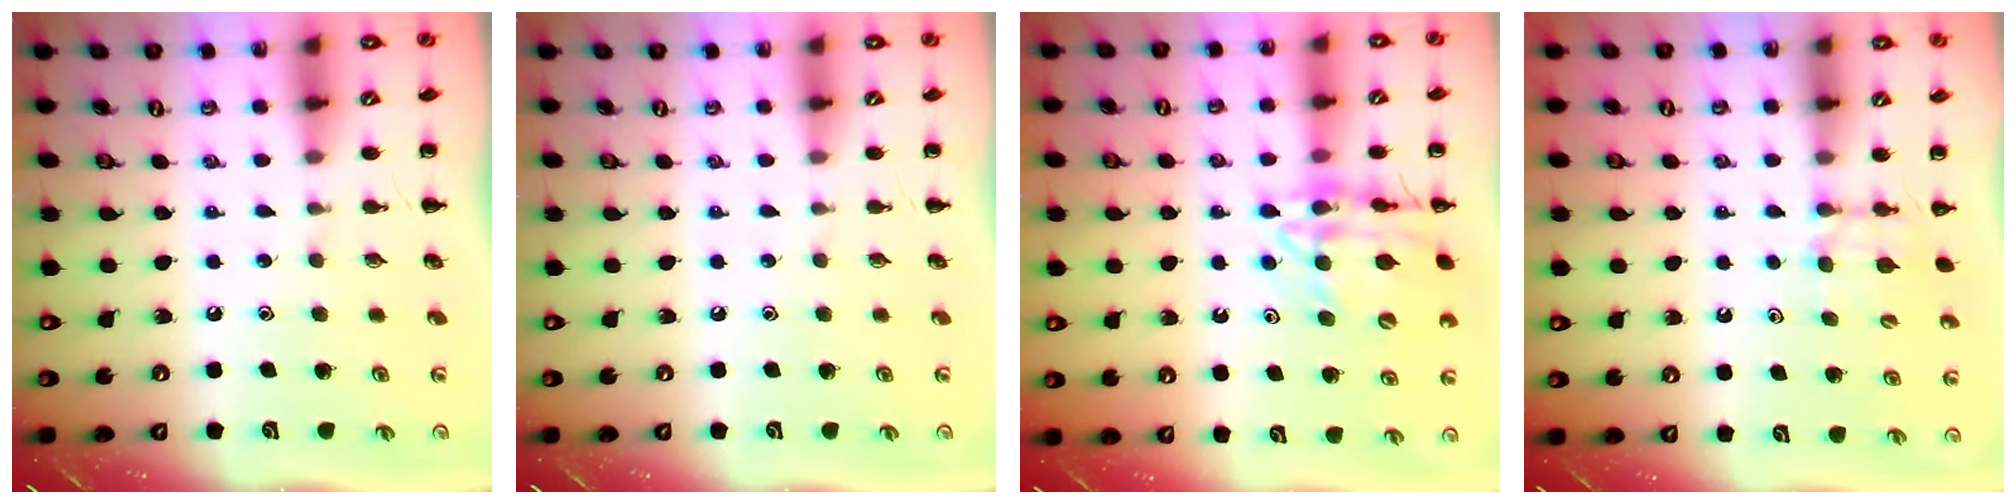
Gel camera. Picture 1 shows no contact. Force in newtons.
{"total": 0.0}
{"total": 15.1, "press": 14.8, "slide": 2.6}
{"total": 6.2, "press": 6.1, "slide": 1.4}